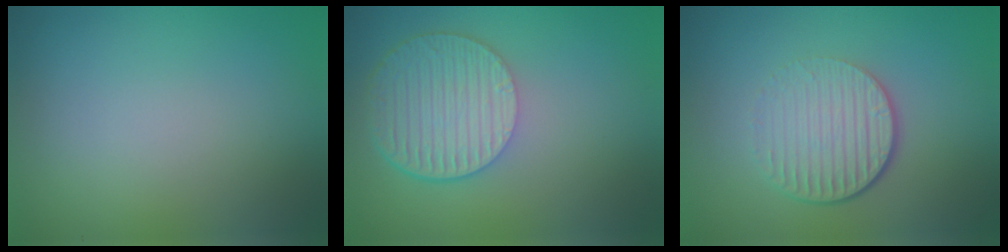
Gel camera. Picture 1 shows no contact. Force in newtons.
{"total": 6.2, "press": 4.4, "slide": 4.3}
{"total": 4.7, "press": 2.9, "slide": 3.7}